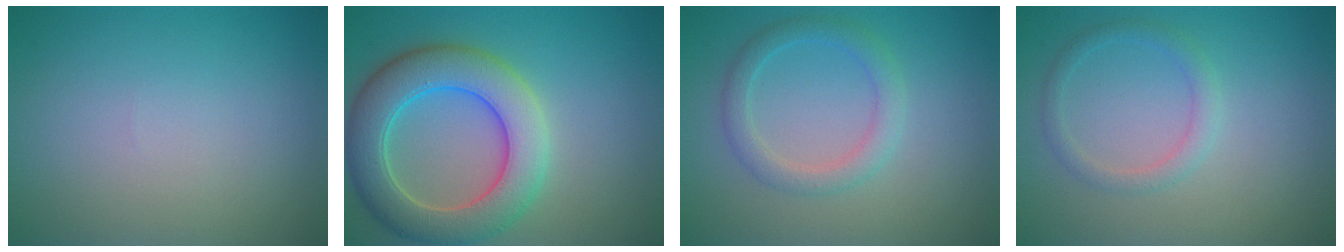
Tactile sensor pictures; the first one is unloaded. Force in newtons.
{"total": 7.9, "press": 7.9, "slide": 0.3}
{"total": 2.6, "press": 2.6, "slide": 0.2}
{"total": 1.7, "press": 1.7, "slide": 0.1}